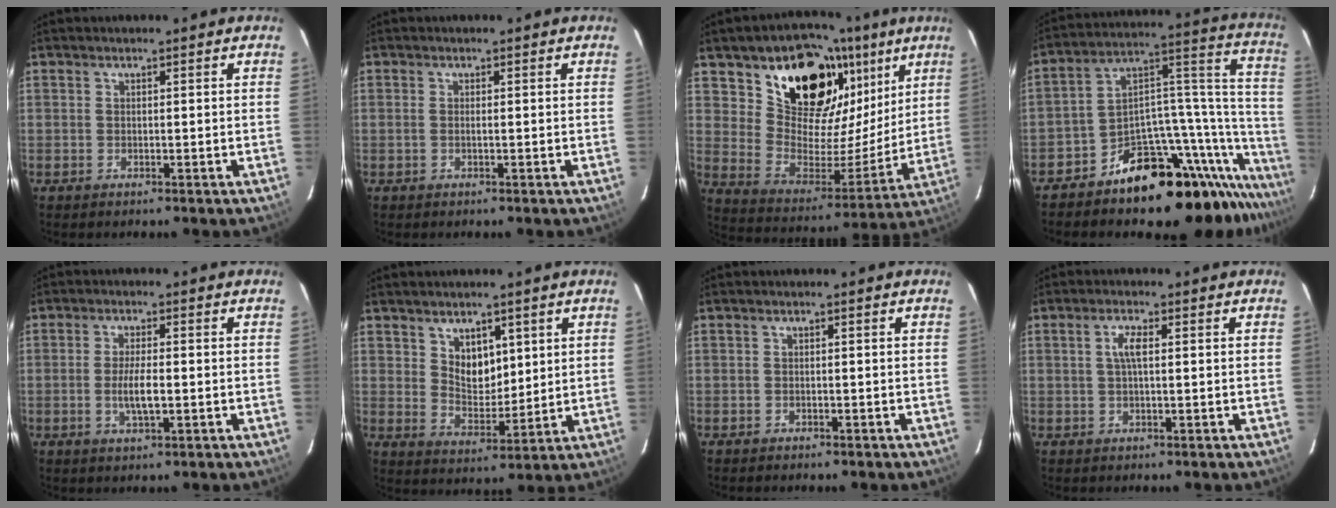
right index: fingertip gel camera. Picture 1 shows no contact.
{"total": 0.8, "force": [-0.1, 0.0, 0.8], "torque": [-0.016, 0.001, -0.005]}
{"total": 22.4, "force": [12.7, 14.7, 11.1], "torque": [-0.208, 0.015, 0.235]}
{"total": 25.2, "force": [-20.6, 9.3, 11.0], "torque": [-0.076, 0.070, -0.319]}
{"total": 4.6, "force": [-1.0, 1.1, 4.4], "torque": [-0.084, -0.006, -0.016]}
{"total": 7.1, "force": [3.5, 4.5, 4.1], "torque": [-0.060, -0.001, 0.069]}
{"total": 1.2, "force": [-1.0, 0.7, 0.2], "torque": [-0.009, 0.001, -0.013]}
{"total": 2.8, "force": [0.4, 0.7, 2.7], "torque": [-0.055, 0.005, 0.007]}